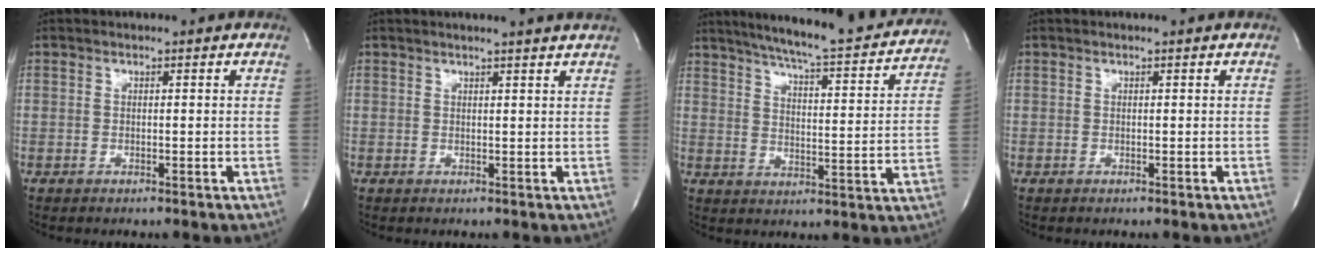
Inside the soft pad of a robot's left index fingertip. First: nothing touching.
{"total": 4.0, "force": [3.6, -0.8, 1.6], "torque": [-0.023, 0.000, 0.032]}
{"total": 22.9, "force": [20.5, 2.4, 9.8], "torque": [-0.151, -0.038, 0.258]}
{"total": 0.0}